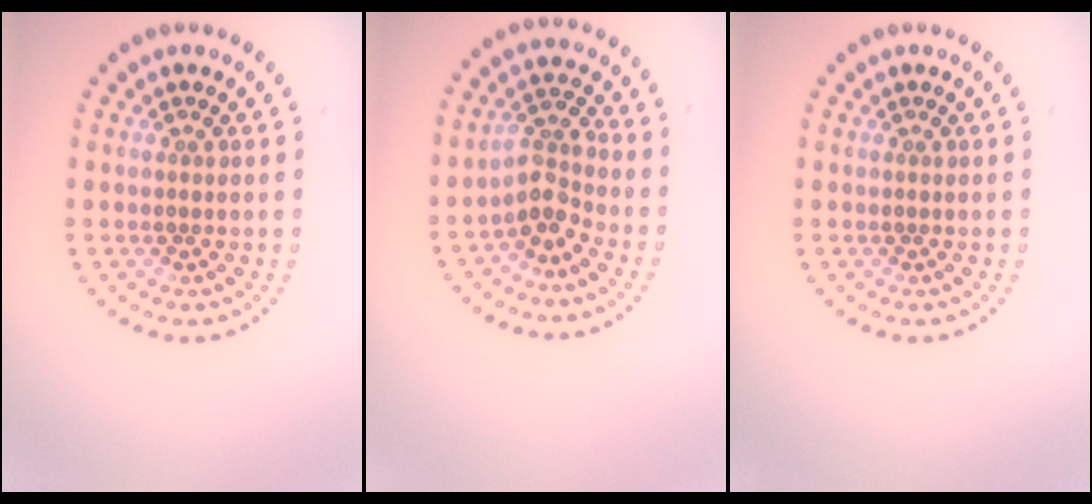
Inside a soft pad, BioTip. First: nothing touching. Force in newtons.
{"total": 2.8, "press": 2.2, "slide": 1.7}
{"total": 0.0}